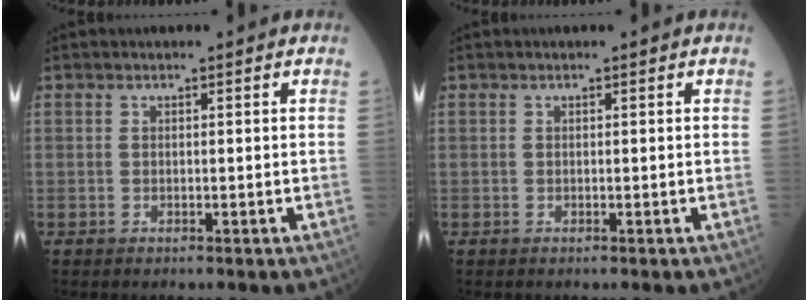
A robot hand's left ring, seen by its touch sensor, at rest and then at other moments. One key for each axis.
{"total": 0.0}